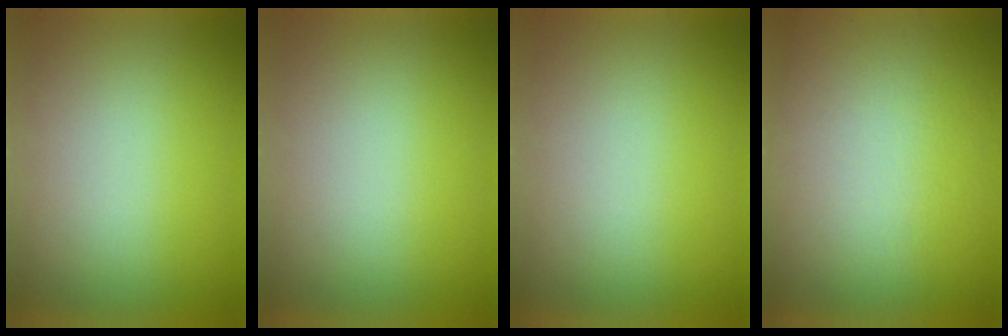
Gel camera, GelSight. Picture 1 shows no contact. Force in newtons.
{"total": 0.0}
{"total": 0.0}
{"total": 3.7}